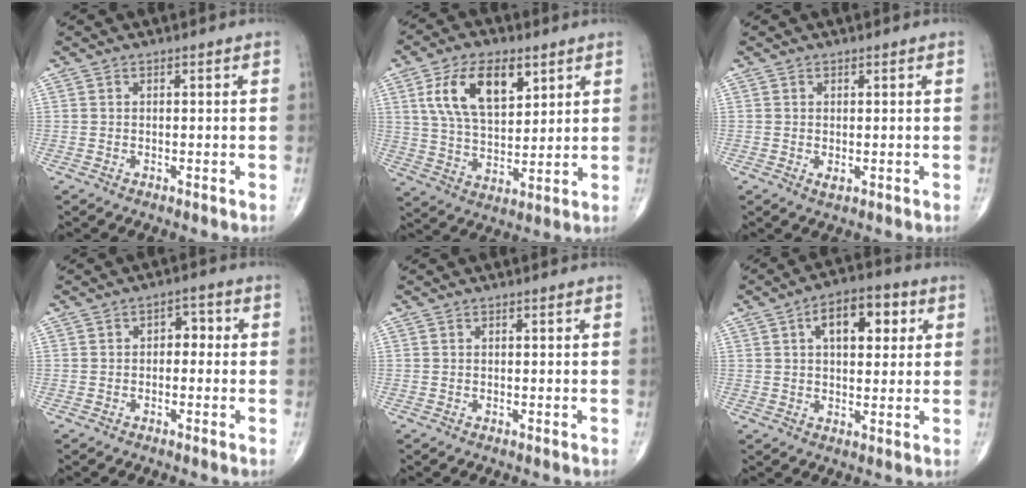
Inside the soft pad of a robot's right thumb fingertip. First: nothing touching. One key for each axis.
{"total": 13.8, "fx": 5.9, "fy": 7.2, "fz": 10.2, "tx": -0.170, "ty": -0.017, "tz": 0.115}
{"total": 0.9, "fx": 0.0, "fy": 0.4, "fz": 0.8, "tx": -0.015, "ty": -0.005, "tz": 0.001}
{"total": 3.0, "fx": -0.1, "fy": 2.1, "fz": 2.2, "tx": -0.009, "ty": 0.014, "tz": -0.013}
{"total": 0.0}
{"total": 10.6, "fx": 3.5, "fy": 5.6, "fz": 8.3, "tx": -0.095, "ty": 0.010, "tz": 0.048}